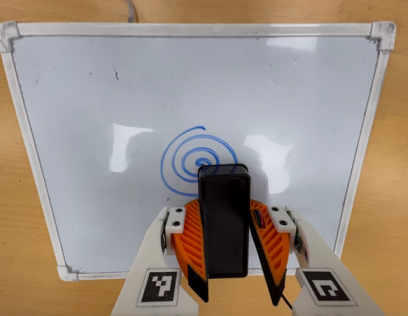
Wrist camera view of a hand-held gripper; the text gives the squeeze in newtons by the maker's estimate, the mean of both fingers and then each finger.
{"total": 11.7, "left": 13.0, "right": 10.3}